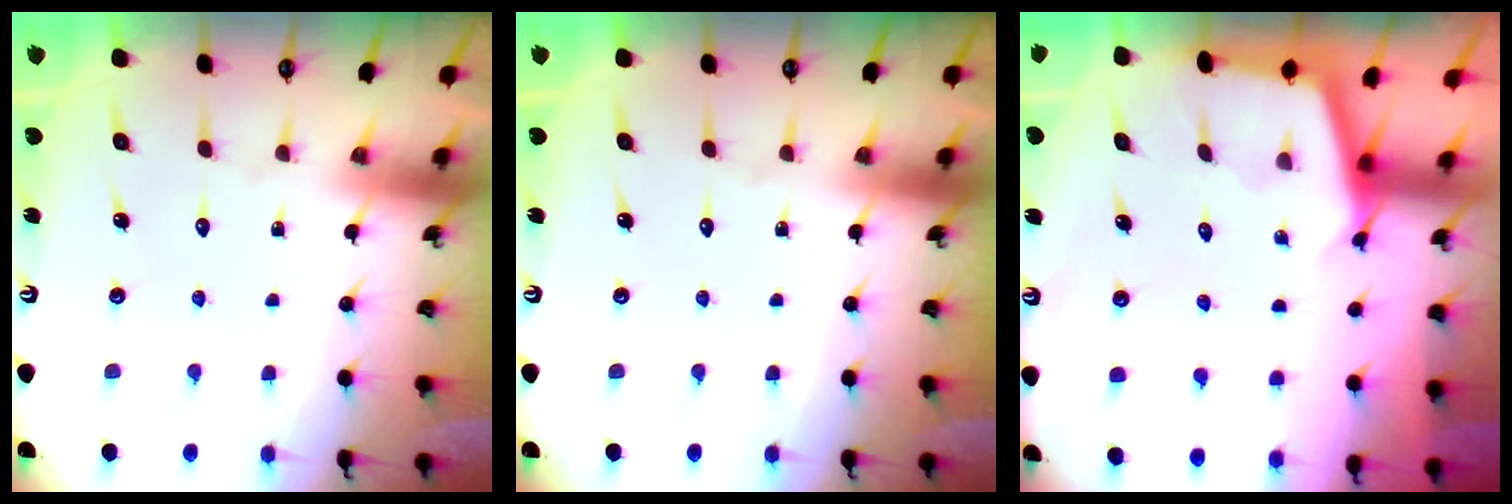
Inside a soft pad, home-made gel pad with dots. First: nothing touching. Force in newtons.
{"total": 0.0}
{"total": 2.3, "press": 2.3, "slide": 0.2}